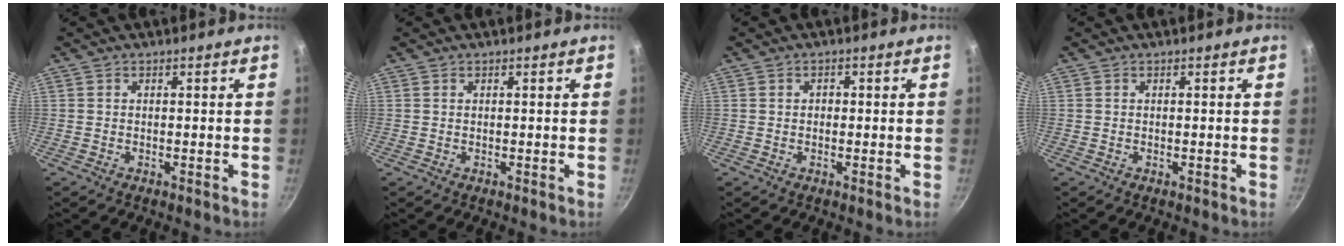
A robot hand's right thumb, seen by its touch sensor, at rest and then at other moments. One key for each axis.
{"total": 0.0}
{"total": 1.0, "fx": -0.1, "fy": 0.9, "fz": 0.5, "tx": -0.006, "ty": 0.005, "tz": -0.002}
{"total": 0.0}